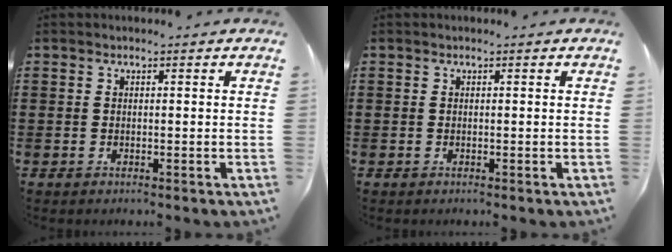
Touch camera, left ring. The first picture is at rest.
{"total": 0.0}